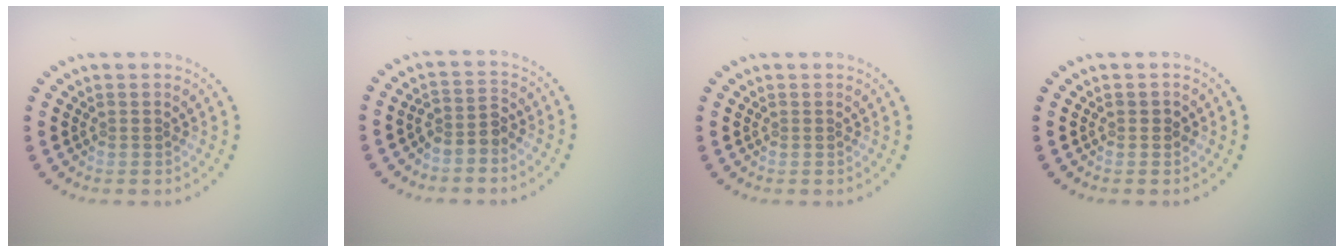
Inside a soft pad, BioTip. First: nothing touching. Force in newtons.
{"total": 2.1, "press": 1.7, "slide": 1.4}
{"total": 0.0}
{"total": 0.8, "press": 0.8, "slide": 0.1}